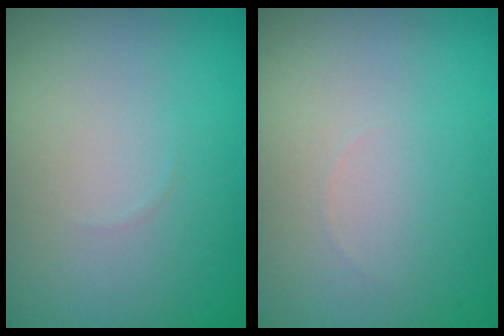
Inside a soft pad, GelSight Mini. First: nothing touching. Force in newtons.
{"total": 0.0}